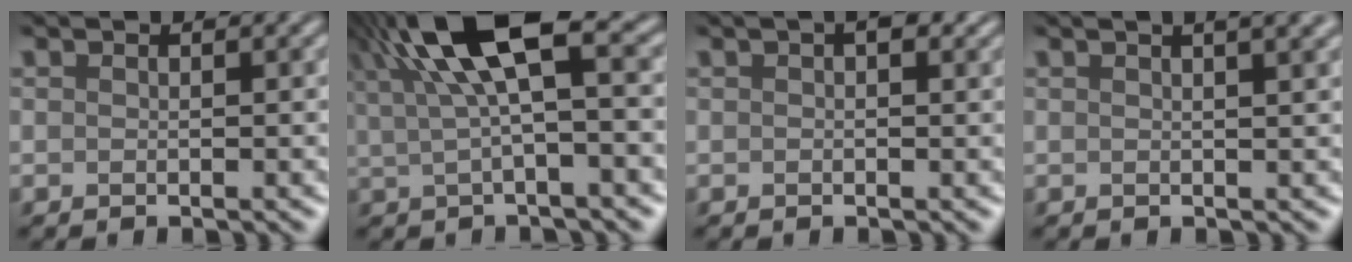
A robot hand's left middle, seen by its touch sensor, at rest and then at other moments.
{"total": 8.9, "force": [3.1, 2.6, 7.9], "torque": [-0.150, 0.023, 0.049]}
{"total": 1.7, "force": [0.7, 0.8, 1.4], "torque": [-0.012, 0.004, 0.009]}
{"total": 5.7, "force": [3.0, 2.5, 4.1], "torque": [-0.015, 0.038, 0.004]}